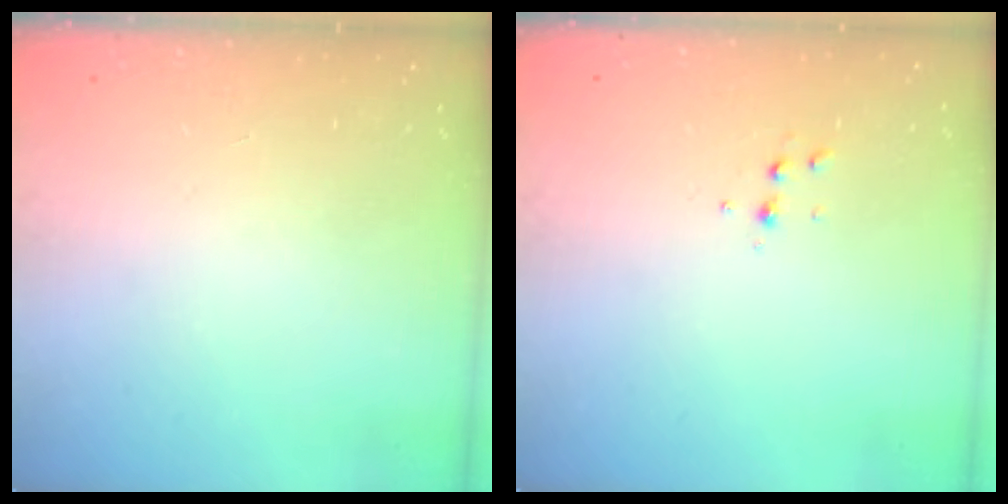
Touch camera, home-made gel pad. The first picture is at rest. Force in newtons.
{"total": 4.1, "press": 4.0, "slide": 1.1}